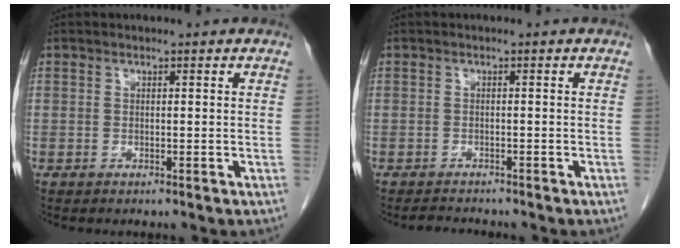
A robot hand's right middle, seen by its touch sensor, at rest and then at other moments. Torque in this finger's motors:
{"motor_torque": [0.25, -0.16, -0.01, -0.01]}